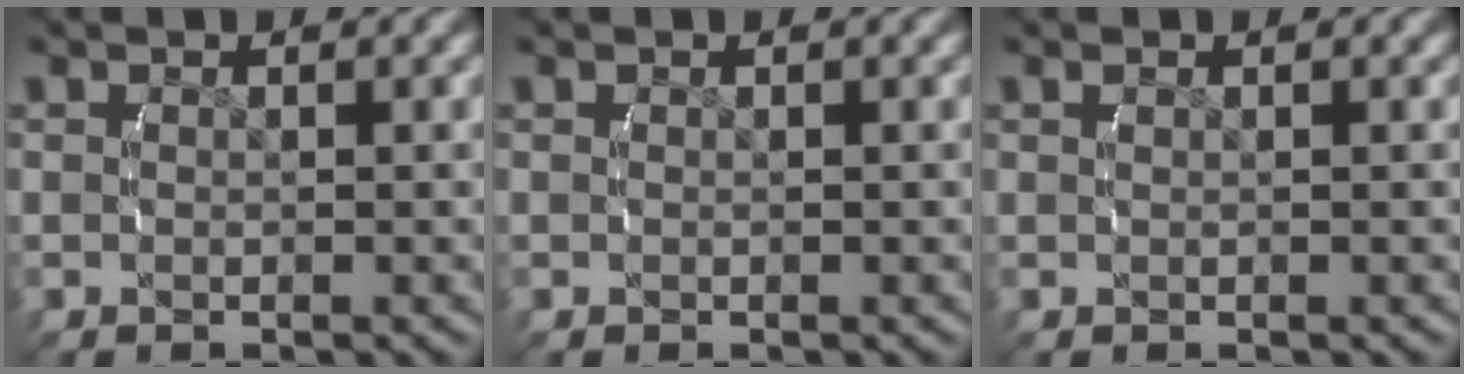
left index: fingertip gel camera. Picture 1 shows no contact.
{"total": 0.0}
{"total": 0.6, "force": [0.2, -0.5, 0.2], "torque": [-0.002, 0.000, 0.007]}